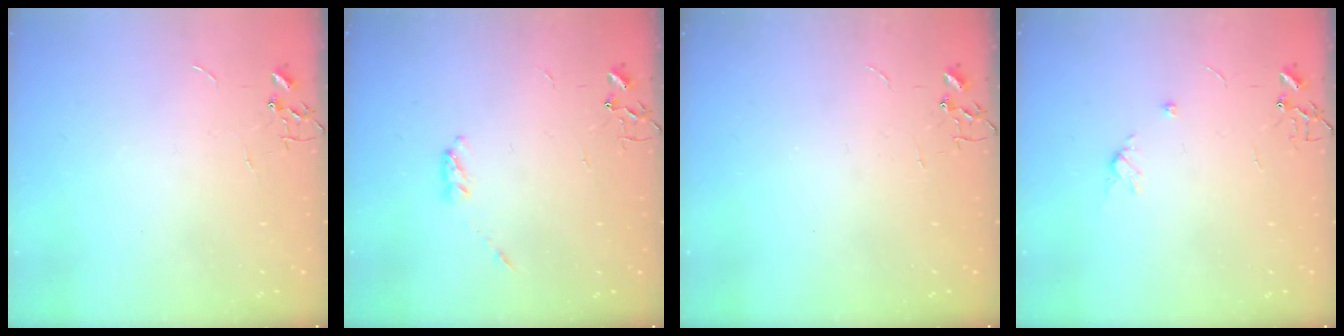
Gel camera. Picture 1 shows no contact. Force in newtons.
{"total": 3.1, "press": 3.1, "slide": 0.5}
{"total": 0.0}
{"total": 5.6, "press": 5.6, "slide": 0.6}